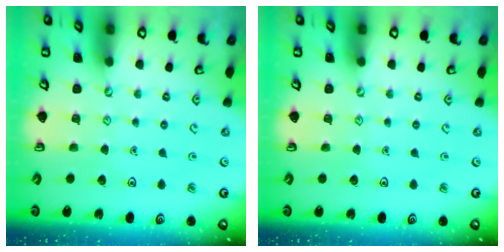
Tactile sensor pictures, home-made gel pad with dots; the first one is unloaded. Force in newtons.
{"total": 0.0}